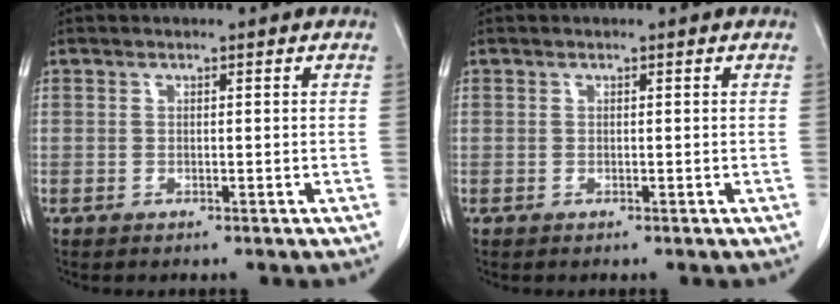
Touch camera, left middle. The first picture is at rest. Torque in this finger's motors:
{"motor_torque": [-0.03, 0.01, 0.01, 0.00]}